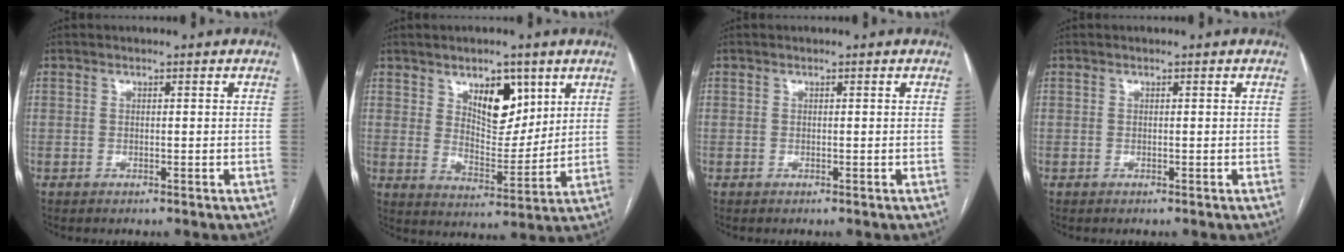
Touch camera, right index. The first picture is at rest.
{"total": 8.9, "force": [4.6, 4.3, 6.3], "torque": [-0.098, -0.004, 0.083]}
{"total": 0.0}
{"total": 0.0}